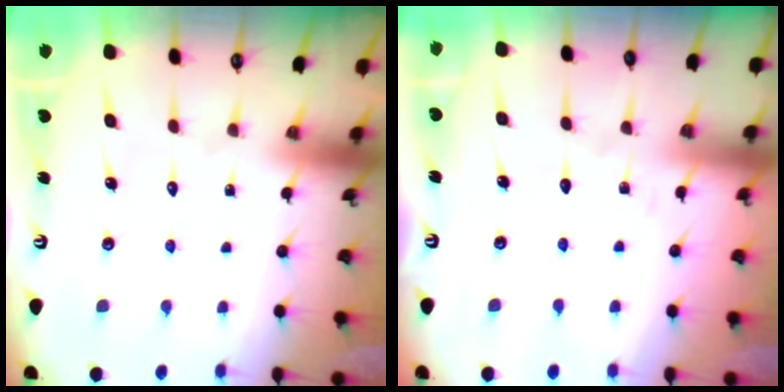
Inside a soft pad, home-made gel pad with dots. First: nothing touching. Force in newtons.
{"total": 2.8, "press": 2.8, "slide": 0.4}